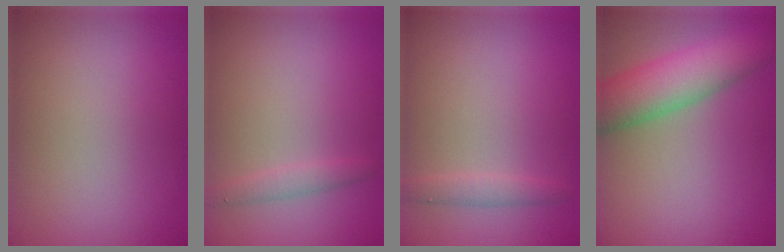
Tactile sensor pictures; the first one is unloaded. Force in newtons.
{"total": 1.3, "press": 1.3, "slide": 0.0}
{"total": 1.3, "press": 1.3, "slide": 0.2}
{"total": 7.2, "press": 7.2, "slide": 0.3}